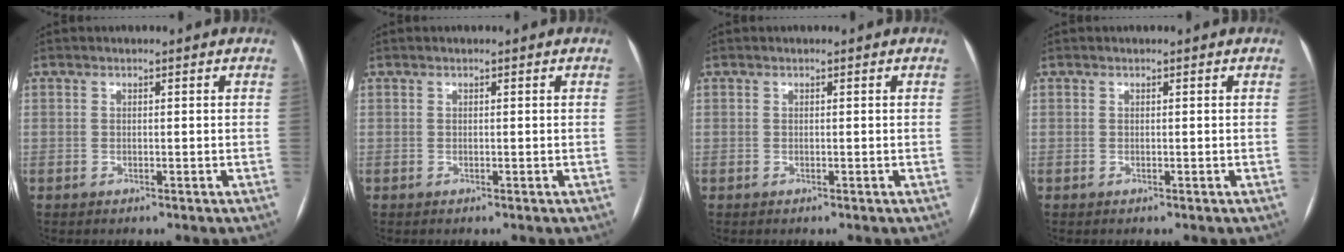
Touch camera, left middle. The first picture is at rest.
{"total": 0.0}
{"total": 0.0}
{"total": 0.0}